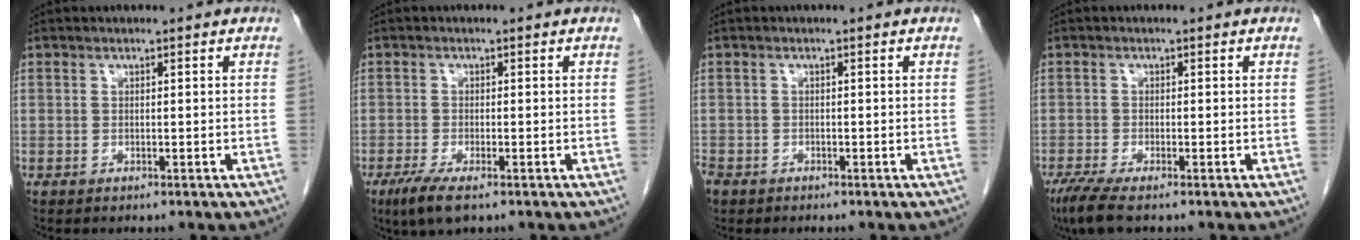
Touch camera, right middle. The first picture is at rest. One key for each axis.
{"total": 4.6, "fx": -2.9, "fy": 1.0, "fz": 3.4, "tx": -0.071, "ty": -0.012, "tz": -0.049}
{"total": 3.5, "fx": -2.5, "fy": 2.2, "fz": 1.1, "tx": -0.030, "ty": -0.004, "tz": -0.045}
{"total": 4.4, "fx": -3.1, "fy": 0.5, "fz": 3.0, "tx": -0.061, "ty": -0.013, "tz": -0.059}